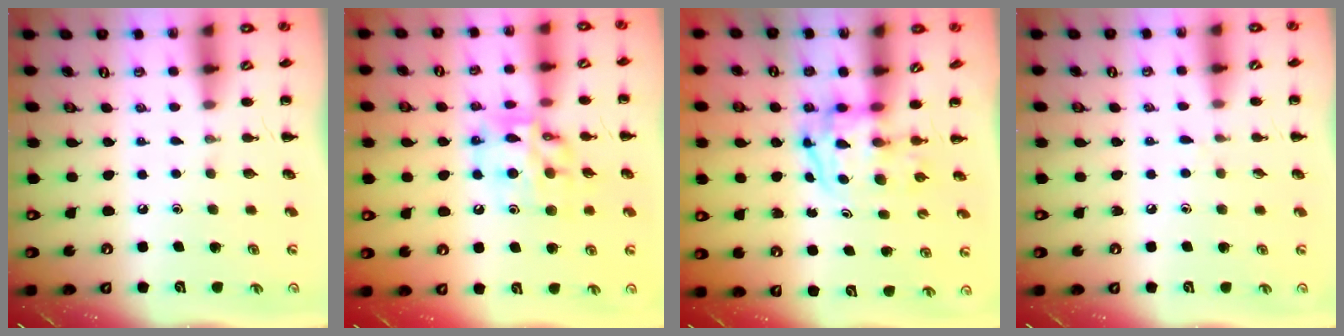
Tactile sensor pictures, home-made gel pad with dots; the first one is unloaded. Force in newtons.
{"total": 13.2, "press": 12.9, "slide": 2.7}
{"total": 3.8, "press": 3.8, "slide": 0.6}
{"total": 4.4, "press": 4.0, "slide": 2.0}